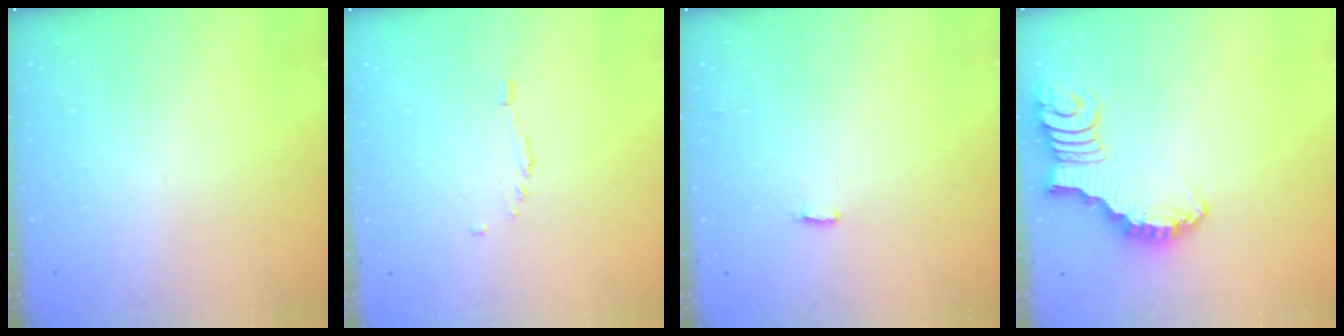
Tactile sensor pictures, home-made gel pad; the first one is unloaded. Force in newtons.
{"total": 1.1, "press": 0.8, "slide": 0.7}
{"total": 2.7, "press": 2.6, "slide": 0.5}
{"total": 2.9, "press": 2.9, "slide": 0.1}